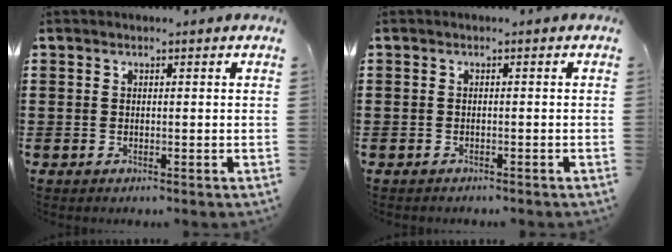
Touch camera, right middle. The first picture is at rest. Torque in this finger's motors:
{"motor_torque": [0.18, 0.18, -0.02, -0.04]}